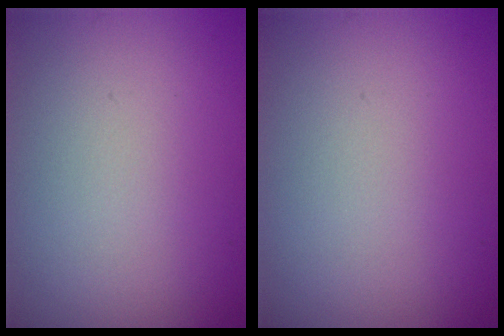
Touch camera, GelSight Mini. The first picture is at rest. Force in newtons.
{"total": 0.0}